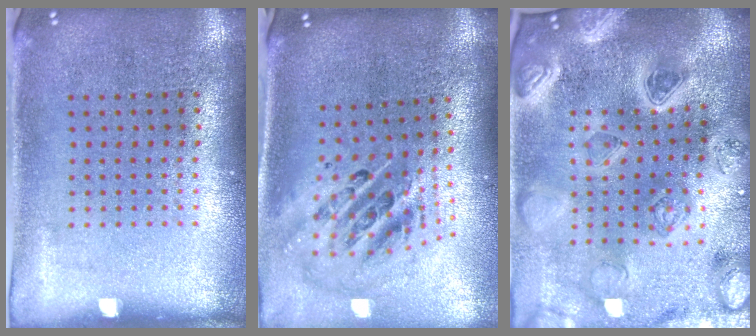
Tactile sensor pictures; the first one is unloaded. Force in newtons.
{"total": 2.7, "press": 1.9, "slide": 1.9}
{"total": 4.8, "press": 4.1, "slide": 2.4}